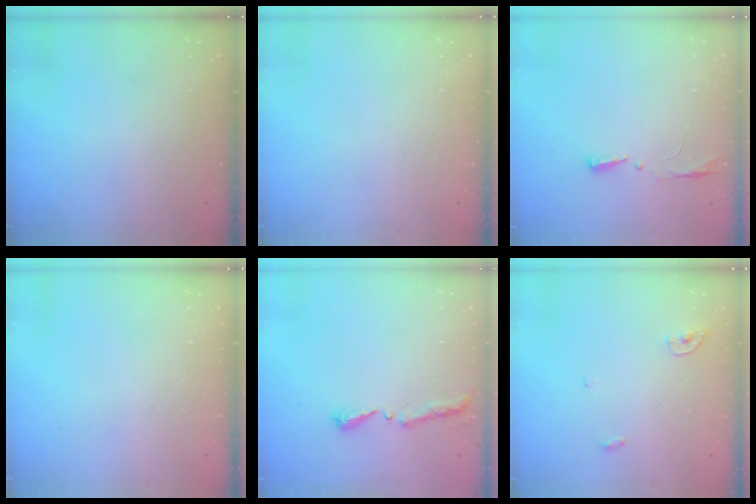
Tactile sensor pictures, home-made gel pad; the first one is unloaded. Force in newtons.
{"total": 0.0}
{"total": 4.1, "press": 3.9, "slide": 1.2}
{"total": 0.0}
{"total": 5.1, "press": 5.0, "slide": 0.6}
{"total": 3.6, "press": 3.5, "slide": 0.4}